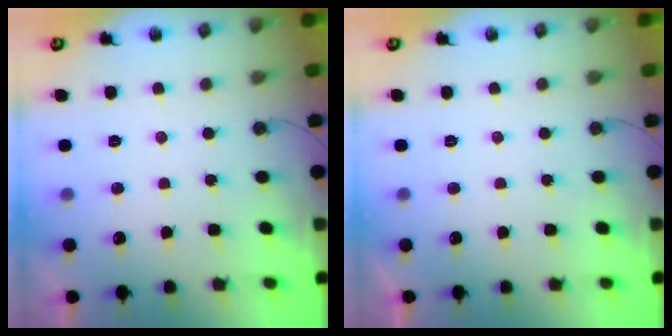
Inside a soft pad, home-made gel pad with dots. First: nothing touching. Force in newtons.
{"total": 0.0}